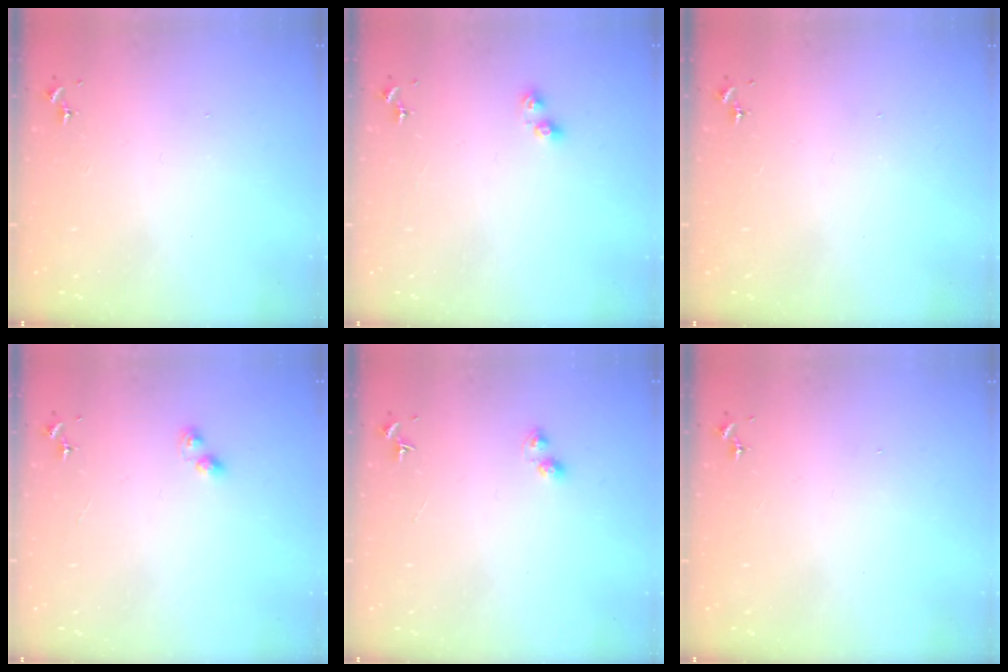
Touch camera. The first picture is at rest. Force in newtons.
{"total": 5.1, "press": 5.1, "slide": 0.5}
{"total": 0.0}
{"total": 3.8, "press": 3.8, "slide": 0.4}
{"total": 3.5, "press": 3.5, "slide": 0.5}
{"total": 0.0}